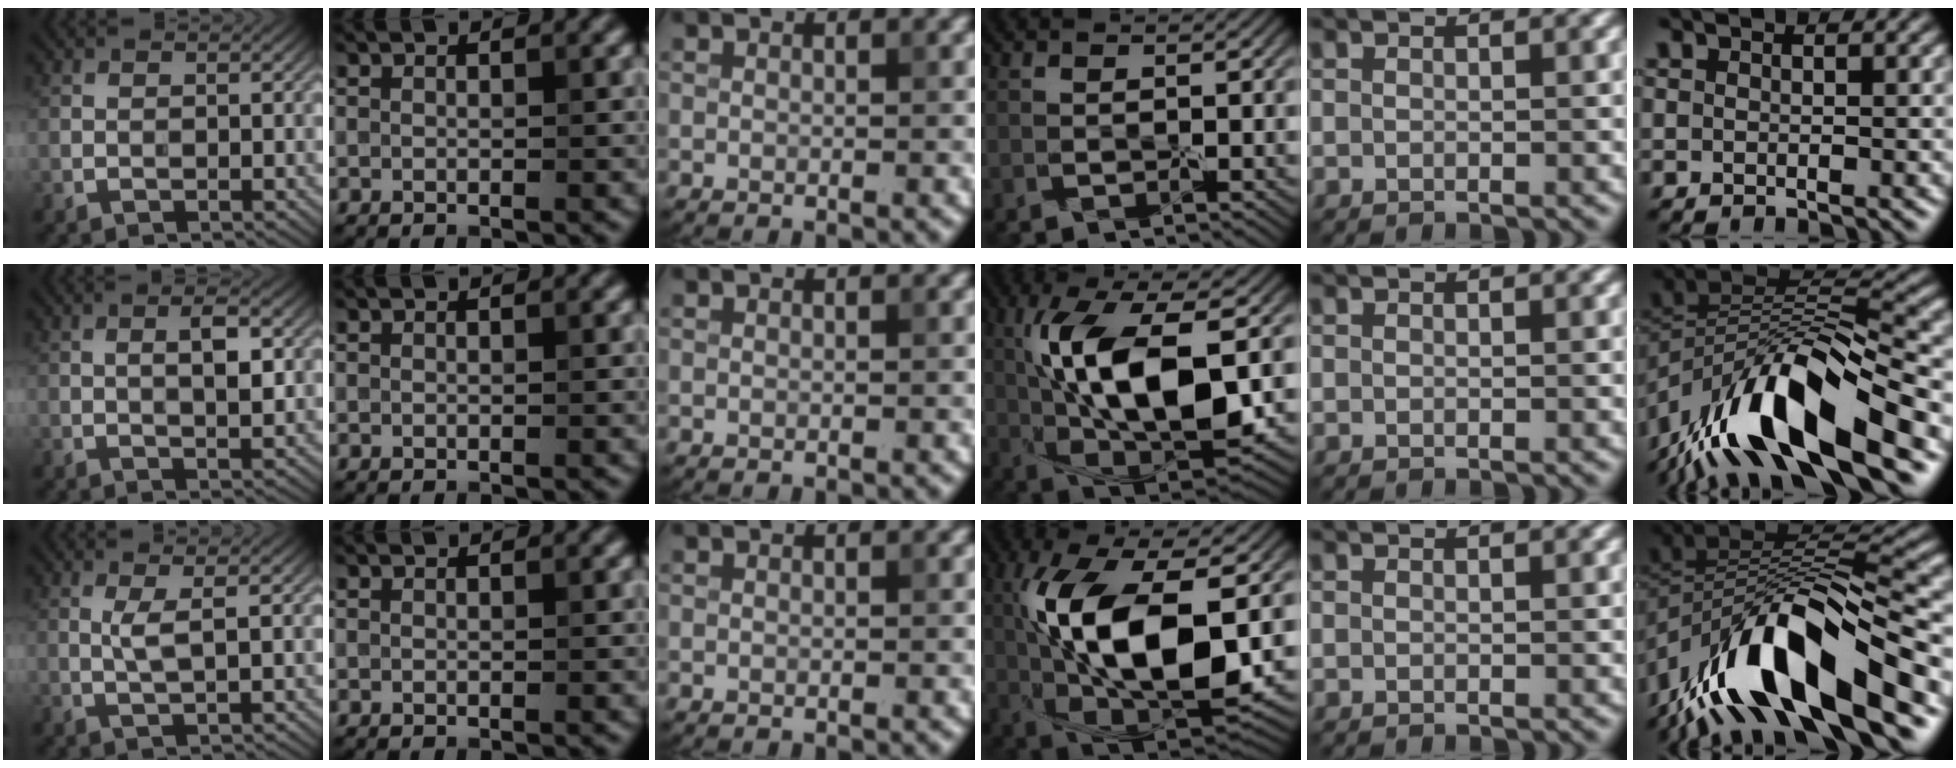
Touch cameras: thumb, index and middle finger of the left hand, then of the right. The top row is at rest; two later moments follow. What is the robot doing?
{"motion": "peel", "object": "sticky note"}